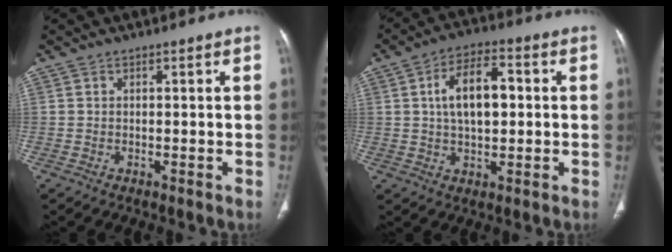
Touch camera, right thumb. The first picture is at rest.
{"total": 10.3, "force": [1.3, 5.5, 8.6], "torque": [-0.135, 0.015, 0.018]}